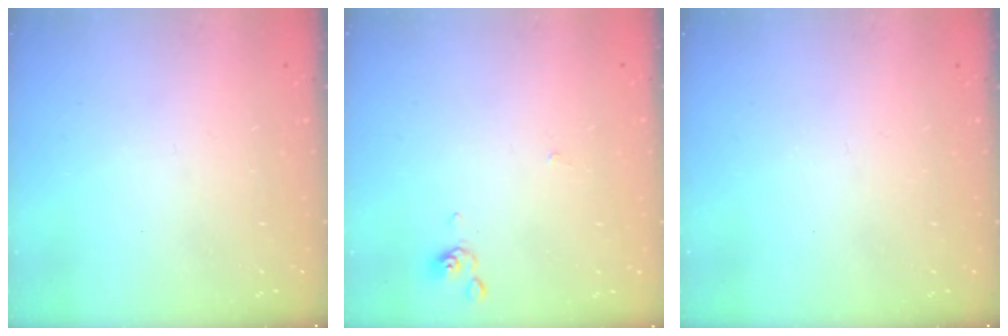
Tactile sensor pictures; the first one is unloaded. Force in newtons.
{"total": 1.0, "press": 1.0, "slide": 0.2}
{"total": 0.0}